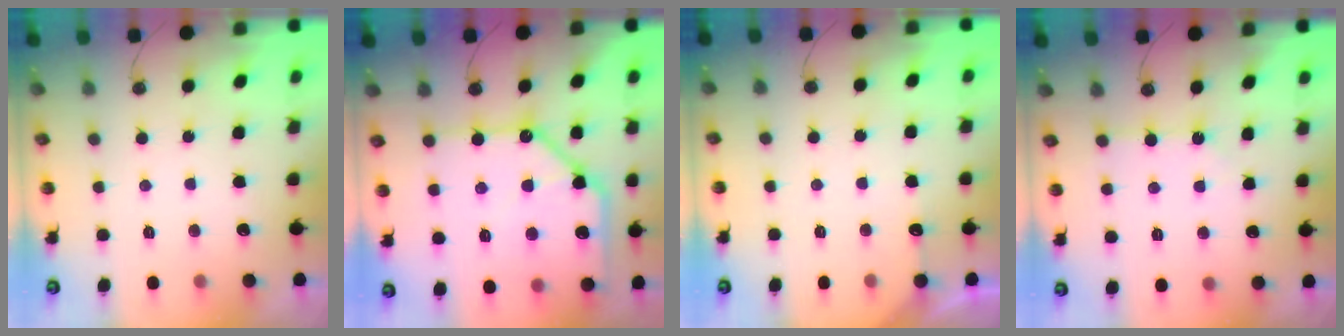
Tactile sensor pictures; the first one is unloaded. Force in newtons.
{"total": 20.3, "press": 20.2, "slide": 2.2}
{"total": 3.1, "press": 3.1, "slide": 0.4}
{"total": 2.5, "press": 2.5, "slide": 0.4}